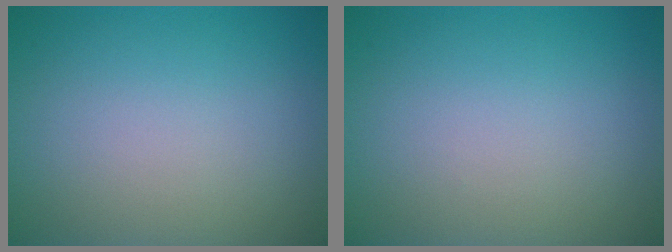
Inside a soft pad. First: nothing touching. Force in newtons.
{"total": 0.0}